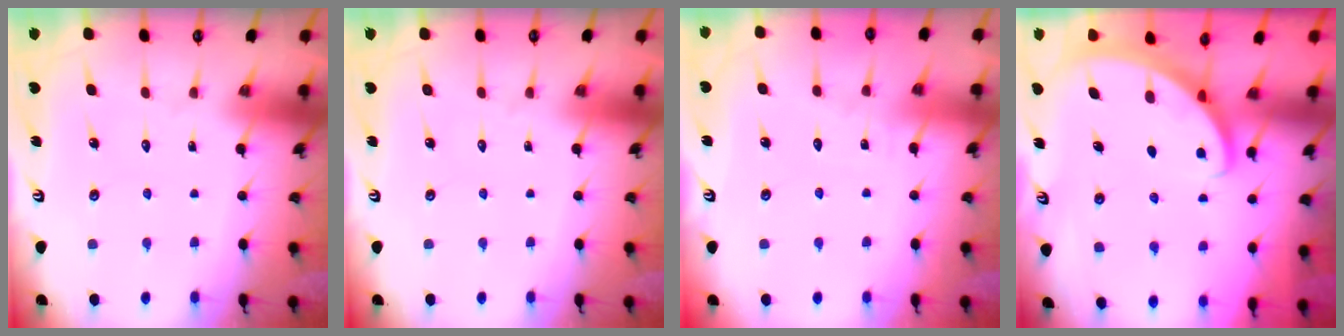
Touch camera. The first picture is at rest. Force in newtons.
{"total": 0.0}
{"total": 3.2, "press": 3.2, "slide": 0.4}
{"total": 2.7, "press": 2.7, "slide": 0.2}